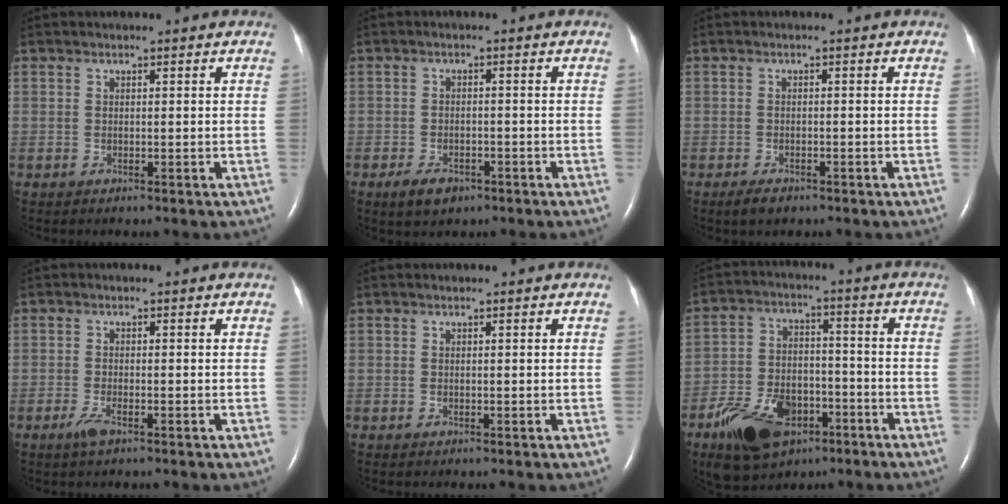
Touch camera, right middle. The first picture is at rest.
{"total": 3.9, "force": [-2.5, 2.1, 2.2], "torque": [-0.047, -0.003, -0.034]}
{"total": 2.4, "force": [-1.7, 1.1, 1.3], "torque": [-0.032, -0.003, -0.024]}
{"total": 2.0, "force": [-1.3, 0.4, 1.5], "torque": [-0.040, -0.004, -0.027]}
{"total": 0.0}
{"total": 14.8, "force": [-8.5, 8.6, 8.5], "torque": [-0.157, 0.005, -0.136]}